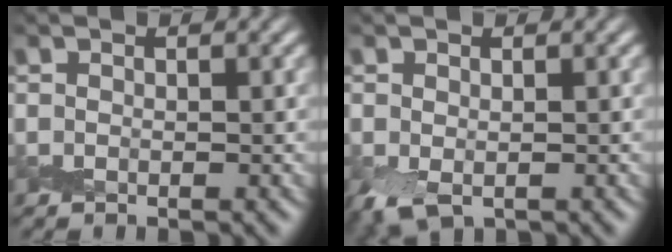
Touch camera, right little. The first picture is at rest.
{"total": 2.1, "force": [-0.8, 1.3, 1.5], "torque": [-0.036, -0.013, -0.014]}